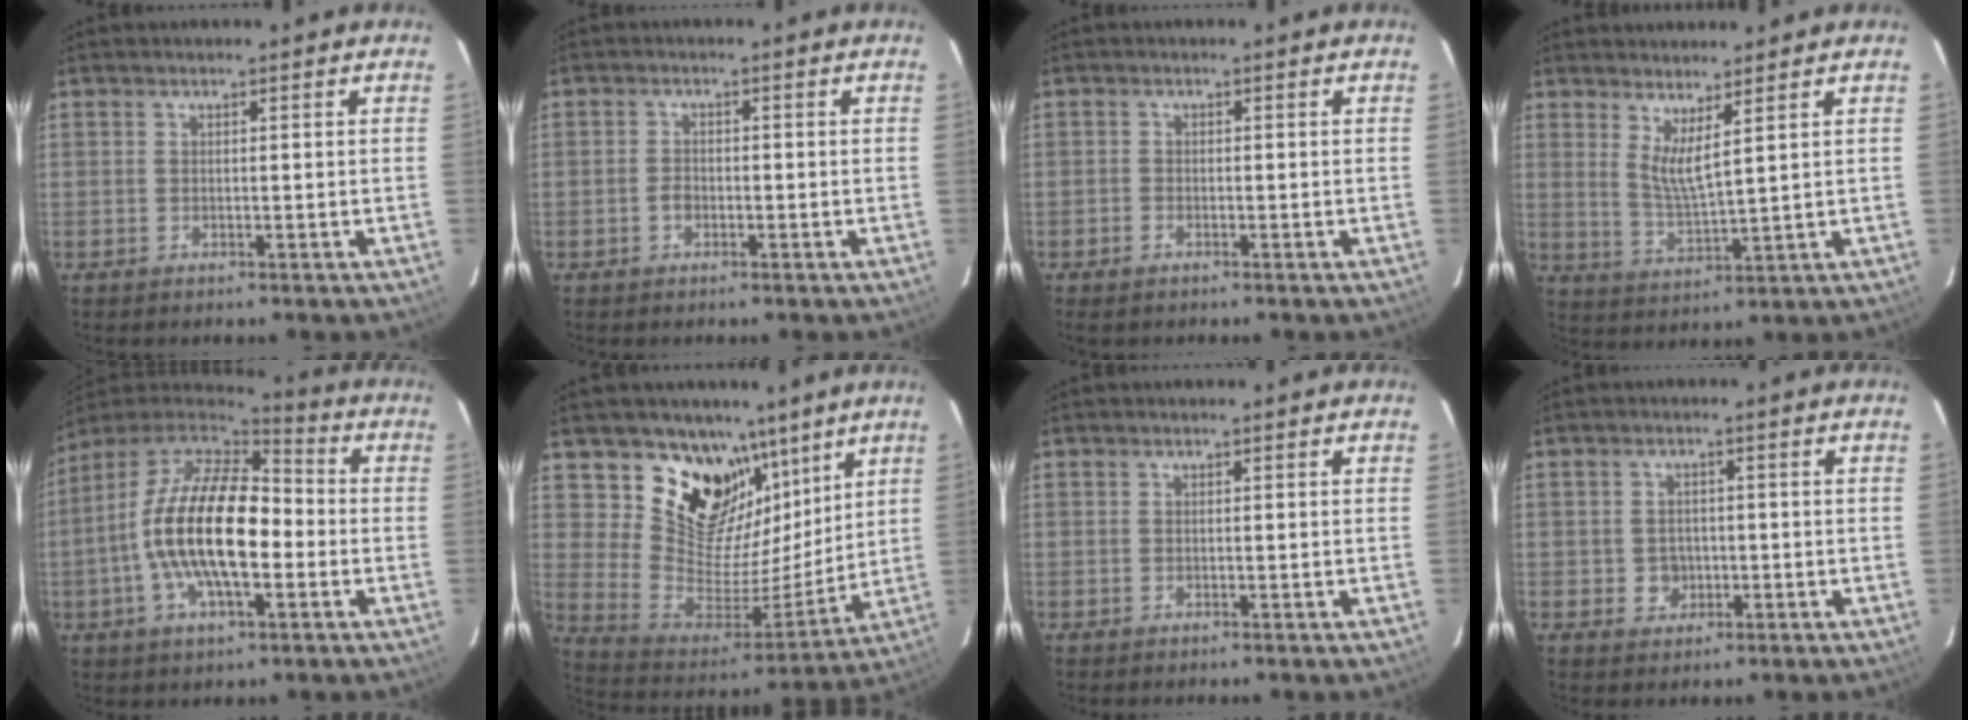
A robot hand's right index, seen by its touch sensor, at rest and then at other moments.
{"total": 1.9, "force": [-0.8, 1.5, 1.0], "torque": [-0.021, 0.005, -0.015]}
{"total": 1.7, "force": [-1.3, 0.9, 0.6], "torque": [-0.018, -0.001, -0.026]}
{"total": 5.1, "force": [3.2, 0.4, 4.0], "torque": [-0.075, -0.017, 0.059]}
{"total": 18.5, "force": [-2.9, 7.8, 16.5], "torque": [-0.312, 0.000, -0.059]}
{"total": 18.2, "force": [11.7, 11.9, 7.2], "torque": [-0.151, -0.019, 0.223]}
{"total": 0.0}
{"total": 3.4, "force": [-0.6, 3.2, 1.1], "torque": [-0.023, 0.008, -0.001]}